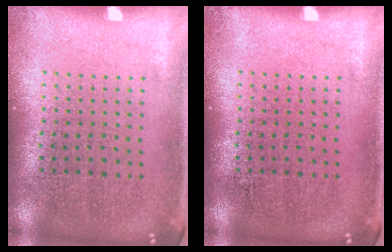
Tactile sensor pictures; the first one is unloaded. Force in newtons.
{"total": 0.0}